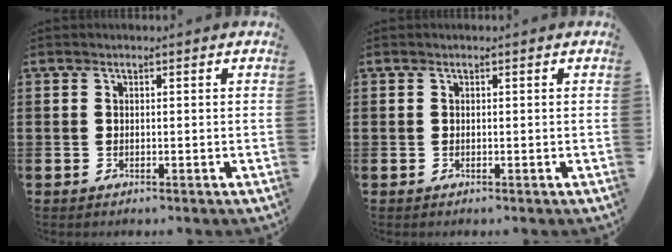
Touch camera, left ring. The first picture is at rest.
{"total": 0.0}